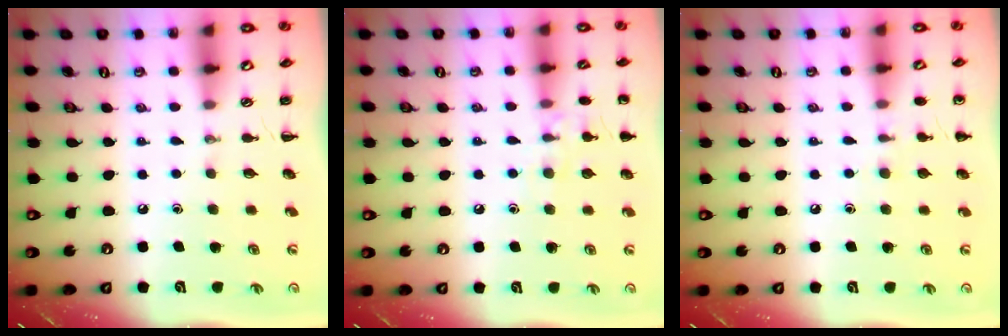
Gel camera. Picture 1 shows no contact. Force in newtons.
{"total": 9.2, "press": 8.9, "slide": 2.0}
{"total": 5.6, "press": 5.4, "slide": 1.7}